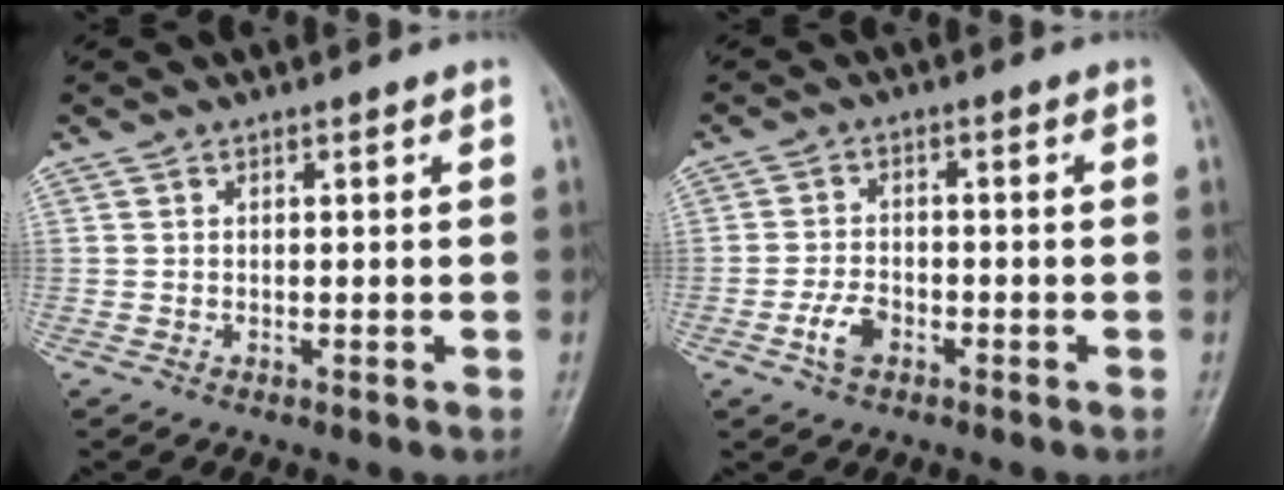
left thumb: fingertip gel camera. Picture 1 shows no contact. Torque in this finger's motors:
{"motor_torque": [0.07, 0.12, 0.40, 0.38, 0.03]}